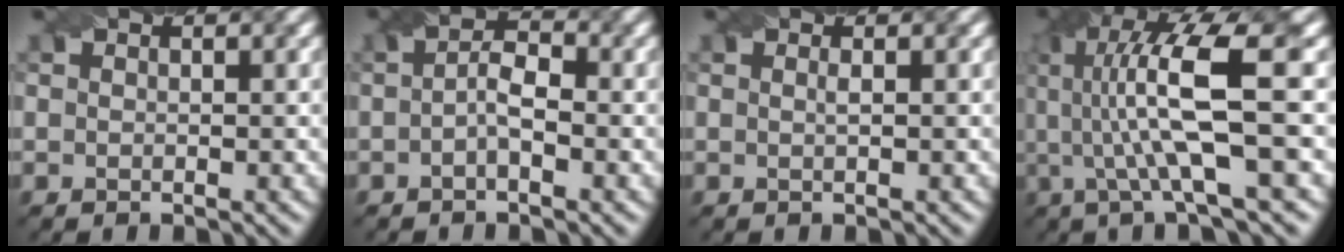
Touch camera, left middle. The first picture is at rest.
{"total": 2.4, "force": [-0.6, 0.8, 2.2], "torque": [-0.044, 0.006, -0.015]}
{"total": 0.6, "force": [0.1, 0.1, 0.6], "torque": [-0.012, 0.003, -0.002]}
{"total": 9.7, "force": [1.2, 2.0, 9.4], "torque": [-0.161, 0.012, 0.021]}